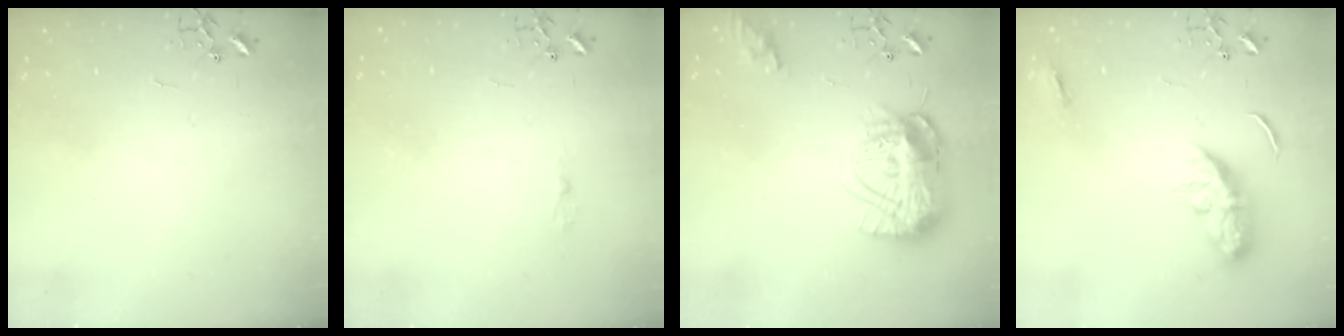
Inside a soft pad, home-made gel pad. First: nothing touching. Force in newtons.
{"total": 2.5, "press": 2.5, "slide": 0.3}
{"total": 15.8, "press": 15.7, "slide": 1.4}
{"total": 9.3, "press": 9.3, "slide": 0.1}